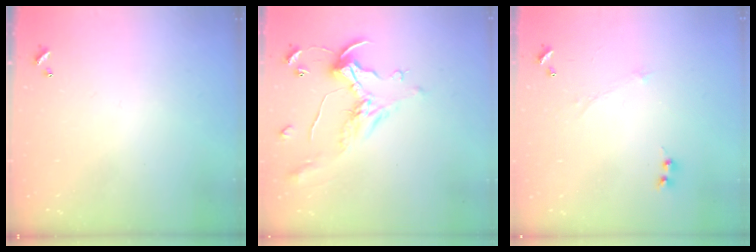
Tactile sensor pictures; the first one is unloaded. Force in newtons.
{"total": 1.1, "press": 0.8, "slide": 0.9}
{"total": 0.0}